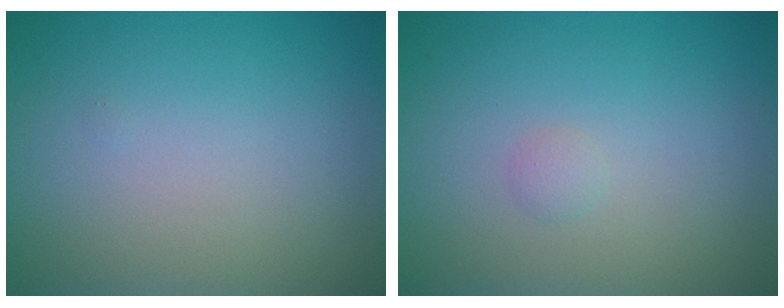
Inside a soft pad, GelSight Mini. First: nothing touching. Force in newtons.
{"total": 0.6, "press": 0.6, "slide": 0.0}